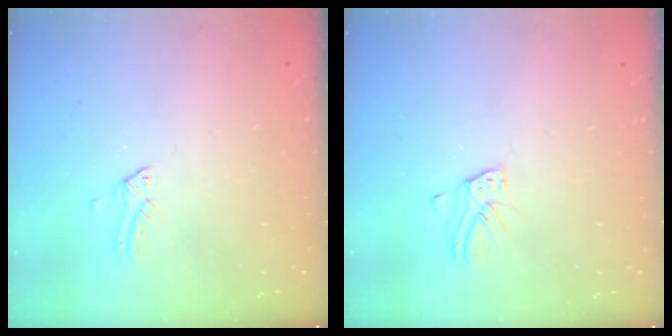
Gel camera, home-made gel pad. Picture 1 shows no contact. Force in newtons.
{"total": 5.0, "press": 5.0, "slide": 0.4}